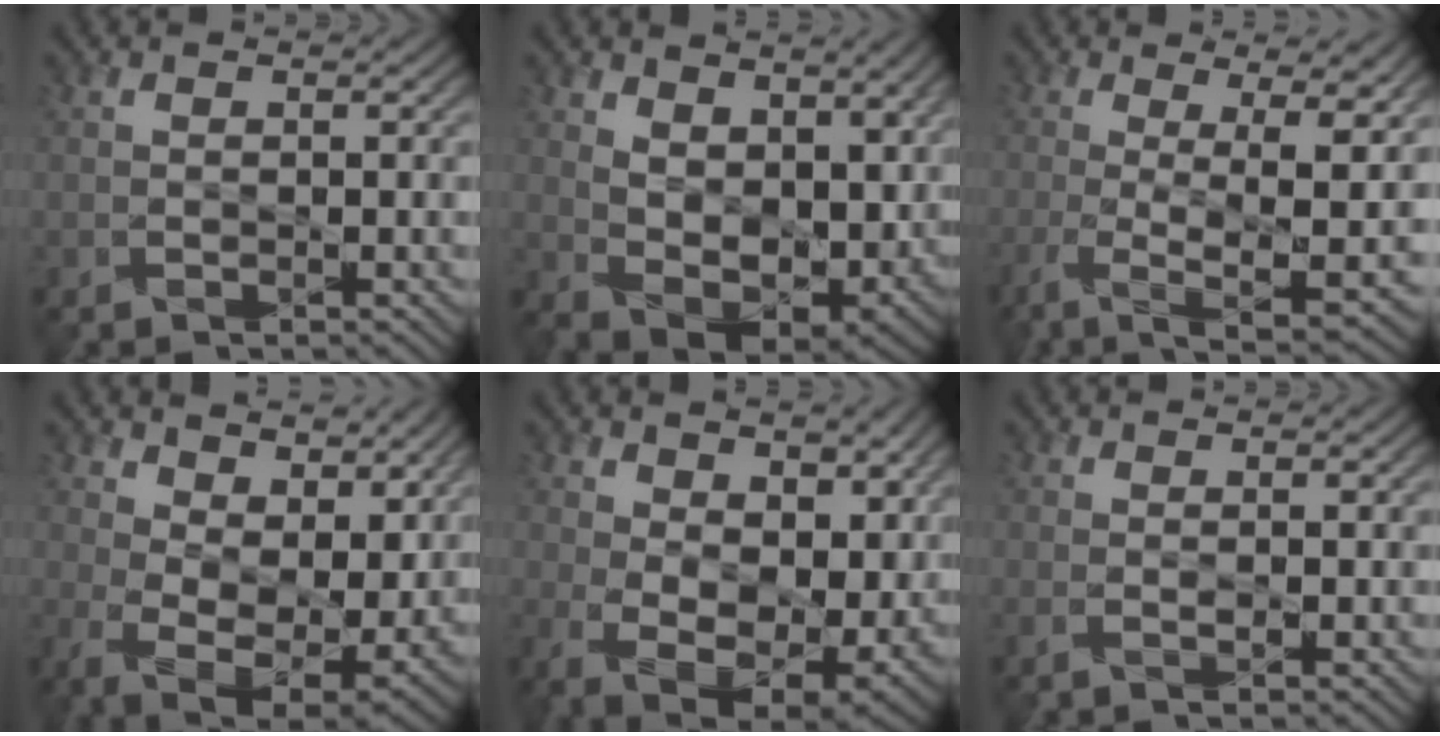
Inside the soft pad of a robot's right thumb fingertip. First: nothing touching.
{"total": 10.8, "force": [3.8, 6.6, 7.7], "torque": [-0.160, -0.016, 0.074]}
{"total": 10.9, "force": [-1.4, 3.3, 10.3], "torque": [-0.191, -0.011, -0.016]}
{"total": 11.5, "force": [5.5, 6.8, 7.6], "torque": [-0.164, -0.017, 0.099]}
{"total": 13.8, "force": [2.8, 8.9, 10.1], "torque": [-0.191, -0.033, 0.067]}
{"total": 1.2, "force": [0.2, 0.3, 1.2], "torque": [-0.026, 0.000, 0.001]}